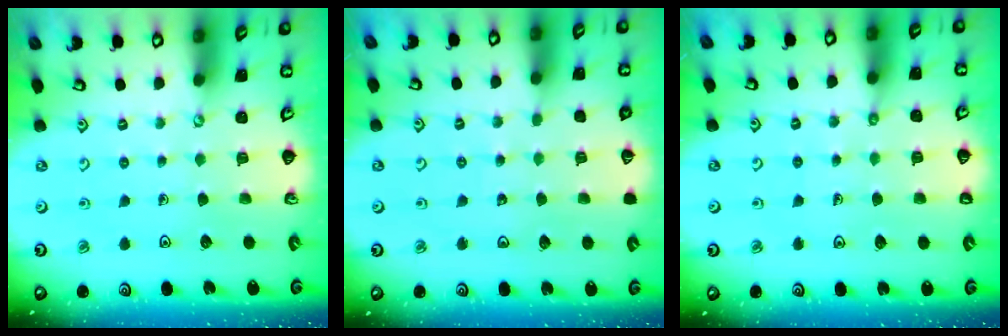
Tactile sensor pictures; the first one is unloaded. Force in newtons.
{"total": 2.7, "press": 2.6, "slide": 0.3}
{"total": 1.5, "press": 1.5, "slide": 0.2}